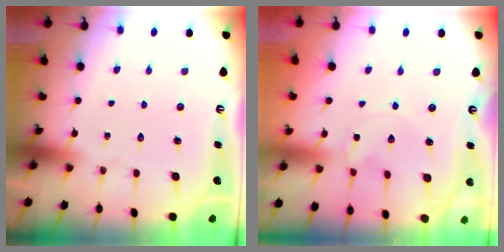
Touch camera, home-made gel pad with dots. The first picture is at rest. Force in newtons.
{"total": 0.8, "press": 0.8, "slide": 0.1}